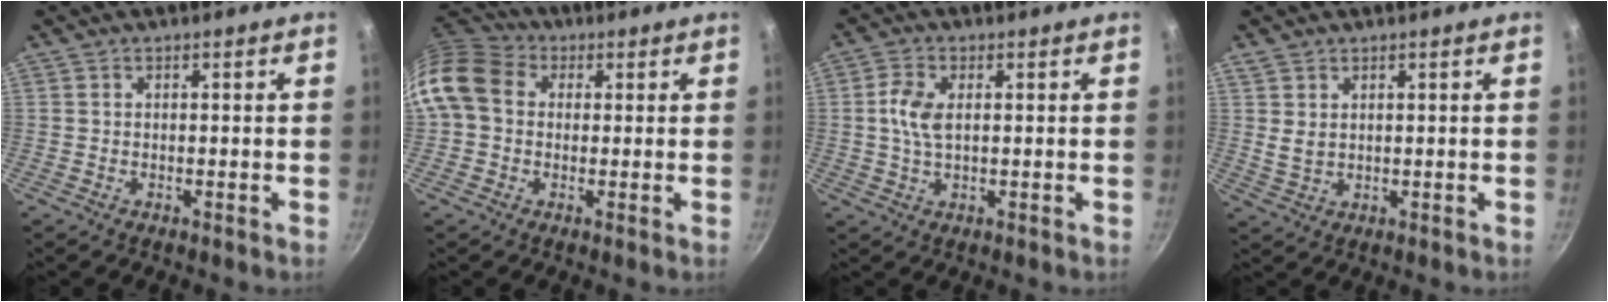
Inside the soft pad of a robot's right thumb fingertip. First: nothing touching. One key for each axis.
{"total": 11.7, "fx": 1.5, "fy": 9.5, "fz": 6.6, "tx": -0.108, "ty": 0.025, "tz": 0.009}
{"total": 5.3, "fx": 0.8, "fy": 2.9, "fz": 4.4, "tx": -0.089, "ty": 0.010, "tz": 0.014}
{"total": 3.4, "fx": 0.6, "fy": 2.6, "fz": 2.1, "tx": -0.037, "ty": -0.003, "tz": 0.015}